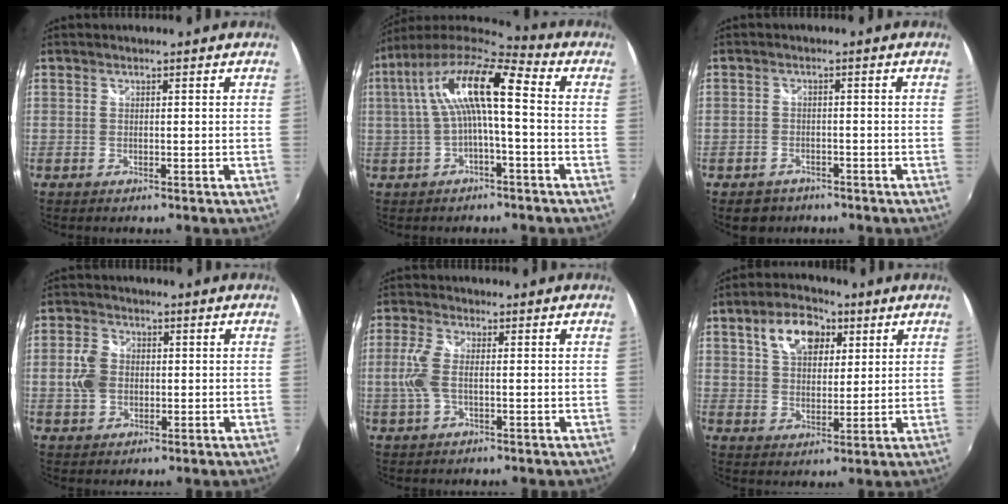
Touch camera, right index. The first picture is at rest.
{"total": 13.8, "force": [1.3, 3.0, 13.4], "torque": [-0.249, 0.024, 0.018]}
{"total": 4.1, "force": [-2.9, 2.8, 0.8], "torque": [-0.030, 0.002, -0.044]}
{"total": 5.7, "force": [-0.2, 4.6, 3.4], "torque": [-0.071, 0.009, -0.001]}
{"total": 5.4, "force": [-0.3, 2.1, 5.0], "torque": [-0.113, 0.002, -0.004]}
{"total": 10.4, "force": [4.9, 6.3, 6.7], "torque": [-0.118, 0.028, 0.082]}